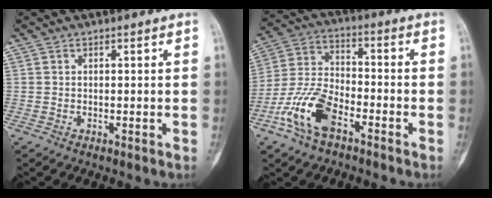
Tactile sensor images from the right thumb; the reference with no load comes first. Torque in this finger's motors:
{"motor_torque": [2.37, 1.48, 1.22, -0.93, 0.10]}